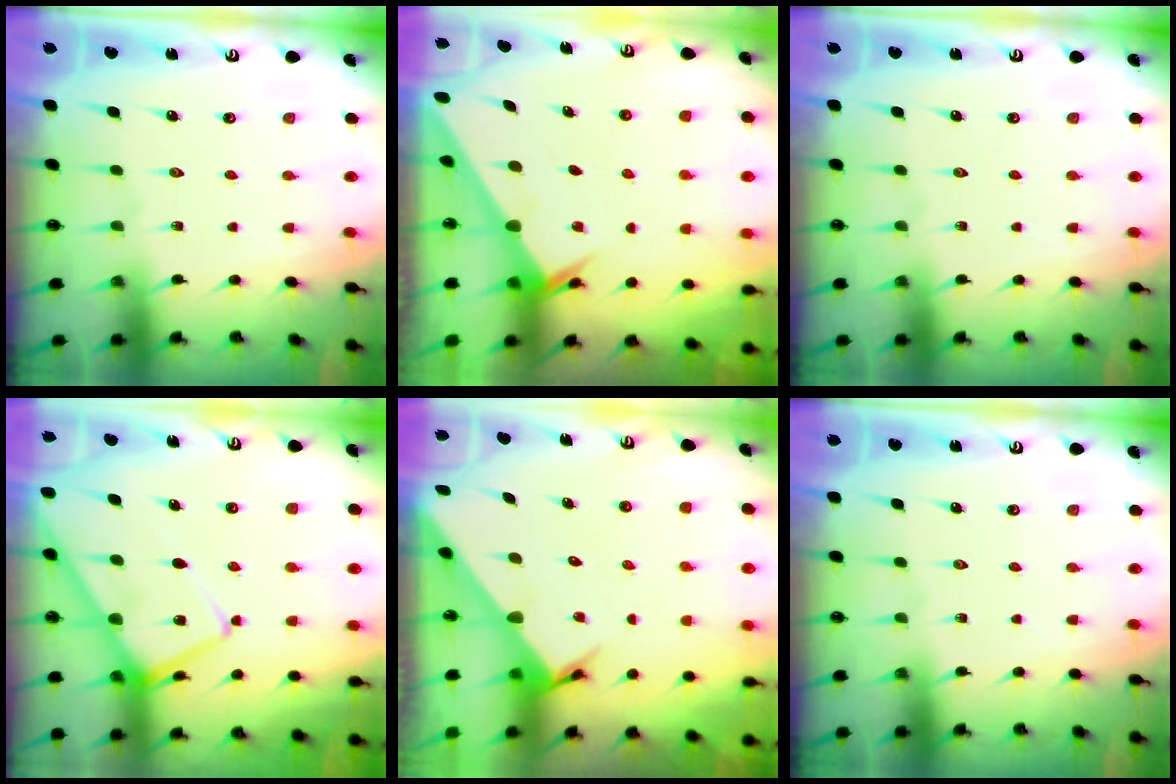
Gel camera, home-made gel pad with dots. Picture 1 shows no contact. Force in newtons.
{"total": 2.0, "press": 2.0, "slide": 0.1}
{"total": 0.0}
{"total": 12.1, "press": 12.0, "slide": 1.4}
{"total": 3.4, "press": 3.4, "slide": 0.2}
{"total": 0.0}